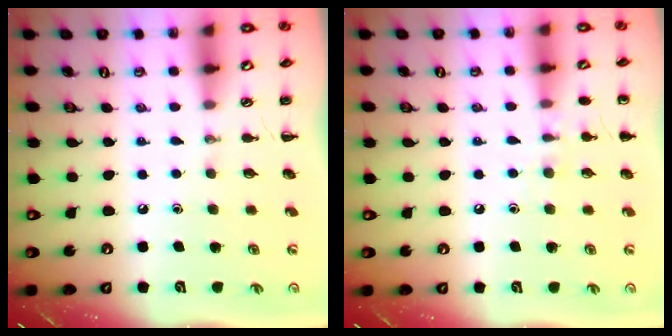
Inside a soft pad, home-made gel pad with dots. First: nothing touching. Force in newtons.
{"total": 7.2, "press": 7.0, "slide": 1.8}